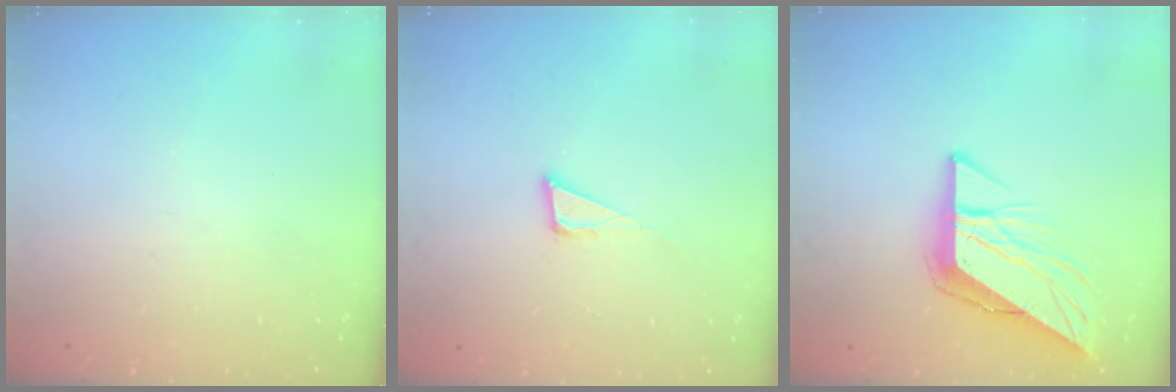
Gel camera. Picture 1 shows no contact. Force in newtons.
{"total": 6.4, "press": 5.8, "slide": 2.6}
{"total": 10.6, "press": 10.5, "slide": 1.3}